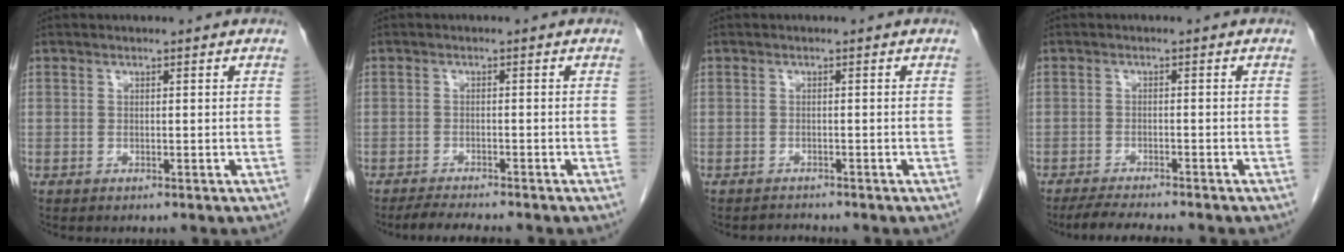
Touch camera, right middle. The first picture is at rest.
{"total": 4.3, "force": [-3.9, 0.0, 1.7], "torque": [-0.032, -0.016, -0.064]}
{"total": 1.1, "force": [-1.0, 0.0, -0.3], "torque": [0.002, -0.008, -0.015]}
{"total": 5.6, "force": [-5.0, 0.0, 2.4], "torque": [-0.039, -0.018, -0.084]}